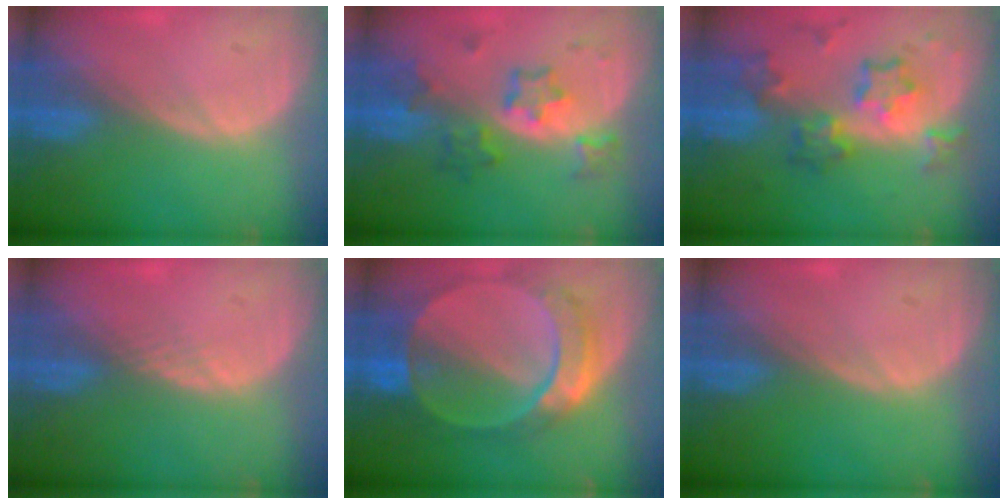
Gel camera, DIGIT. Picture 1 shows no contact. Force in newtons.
{"total": 5.9, "press": 5.9, "slide": 0.8}
{"total": 8.5, "press": 7.4, "slide": 4.1}
{"total": 1.0, "press": 0.8, "slide": 0.5}
{"total": 9.8, "press": 8.4, "slide": 5.0}
{"total": 0.0}